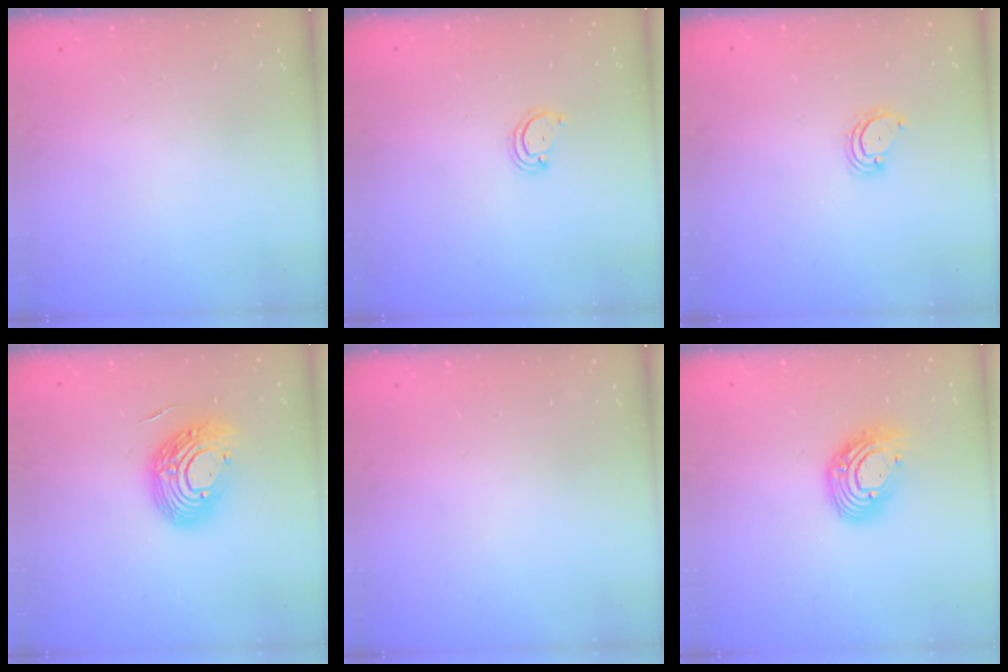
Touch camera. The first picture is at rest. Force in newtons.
{"total": 2.4, "press": 2.4, "slide": 0.2}
{"total": 3.2, "press": 3.2, "slide": 0.3}
{"total": 15.3, "press": 15.3, "slide": 0.9}
{"total": 0.0}
{"total": 11.5, "press": 11.4, "slide": 0.9}